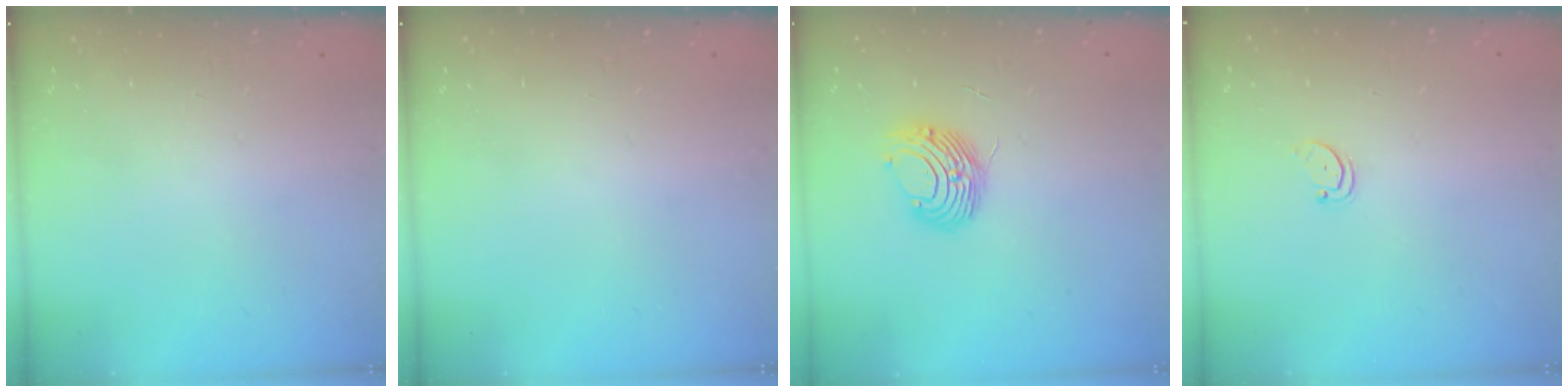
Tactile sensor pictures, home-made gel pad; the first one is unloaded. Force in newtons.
{"total": 0.0}
{"total": 11.4, "press": 11.3, "slide": 1.1}
{"total": 1.5, "press": 1.5, "slide": 0.3}